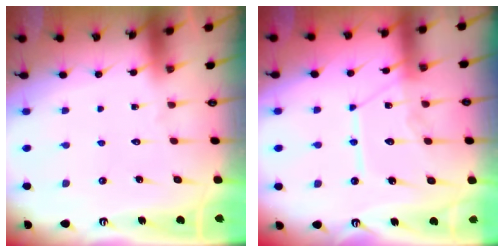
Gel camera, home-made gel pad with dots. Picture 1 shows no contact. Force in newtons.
{"total": 12.5, "press": 12.4, "slide": 1.1}